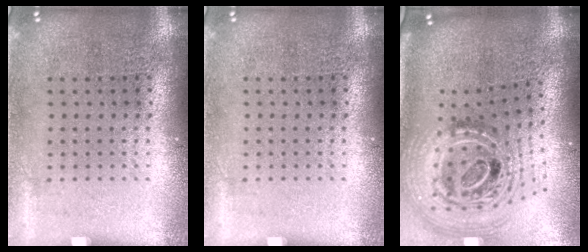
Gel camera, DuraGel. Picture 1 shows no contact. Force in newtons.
{"total": 0.0}
{"total": 2.5, "press": 1.8, "slide": 1.8}